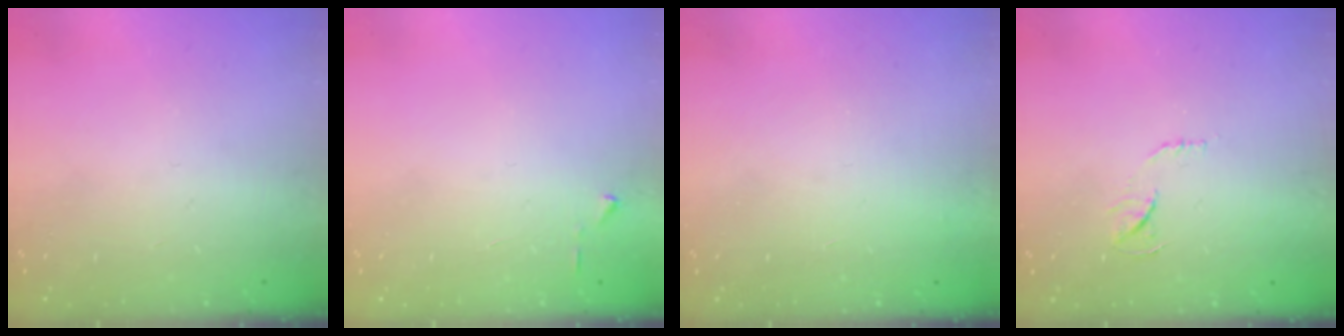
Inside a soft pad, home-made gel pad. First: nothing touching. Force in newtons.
{"total": 3.0, "press": 2.9, "slide": 0.4}
{"total": 3.4, "press": 3.4, "slide": 0.1}
{"total": 6.1, "press": 6.1, "slide": 0.3}